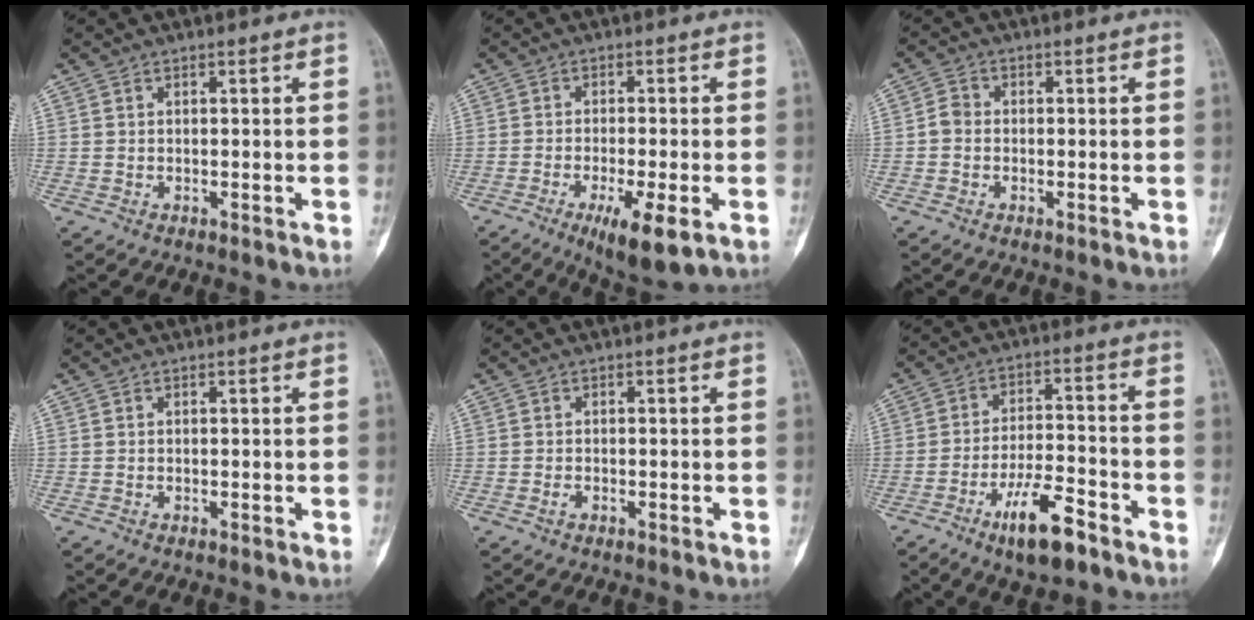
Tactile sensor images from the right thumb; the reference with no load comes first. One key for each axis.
{"total": 8.9, "fx": -3.7, "fy": 2.0, "fz": 7.9, "tx": -0.126, "ty": -0.012, "tz": -0.055}
{"total": 2.4, "fx": -0.6, "fy": 2.0, "fz": 1.2, "tx": -0.018, "ty": 0.006, "tz": -0.021}
{"total": 0.0}
{"total": 0.9, "fx": -0.5, "fy": 0.5, "fz": 0.6, "tx": -0.011, "ty": 0.006, "tz": -0.009}
{"total": 10.8, "fx": -6.5, "fy": 3.4, "fz": 7.9, "tx": -0.131, "ty": 0.041, "tz": -0.107}